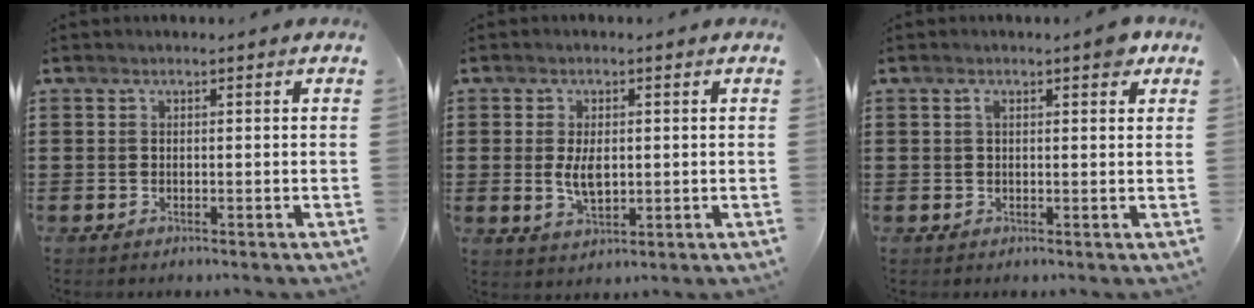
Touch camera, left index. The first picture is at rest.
{"total": 4.5, "force": [0.1, 2.4, 3.9], "torque": [-0.085, 0.003, -0.001]}
{"total": 2.4, "force": [1.3, 0.5, 1.9], "torque": [-0.033, 0.001, 0.020]}